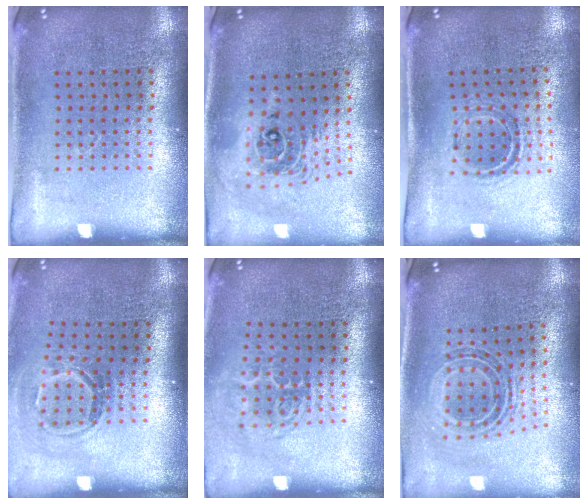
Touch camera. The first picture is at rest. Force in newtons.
{"total": 2.1, "press": 1.6, "slide": 1.4}
{"total": 1.0, "press": 0.9, "slide": 0.3}
{"total": 1.7, "press": 1.1, "slide": 1.3}
{"total": 1.8, "press": 1.2, "slide": 1.3}
{"total": 0.9, "press": 0.8, "slide": 0.4}